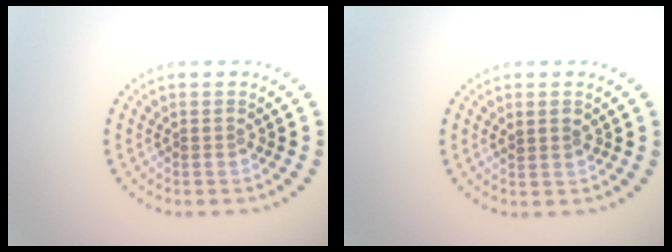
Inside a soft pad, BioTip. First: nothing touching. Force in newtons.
{"total": 0.8, "press": 0.7, "slide": 0.4}